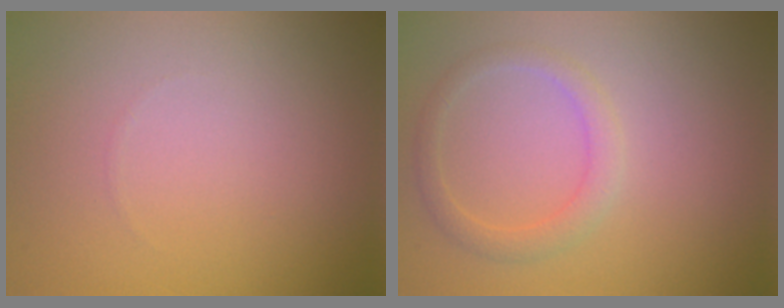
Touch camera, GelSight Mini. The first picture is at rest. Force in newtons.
{"total": 2.1, "press": 2.1, "slide": 0.2}